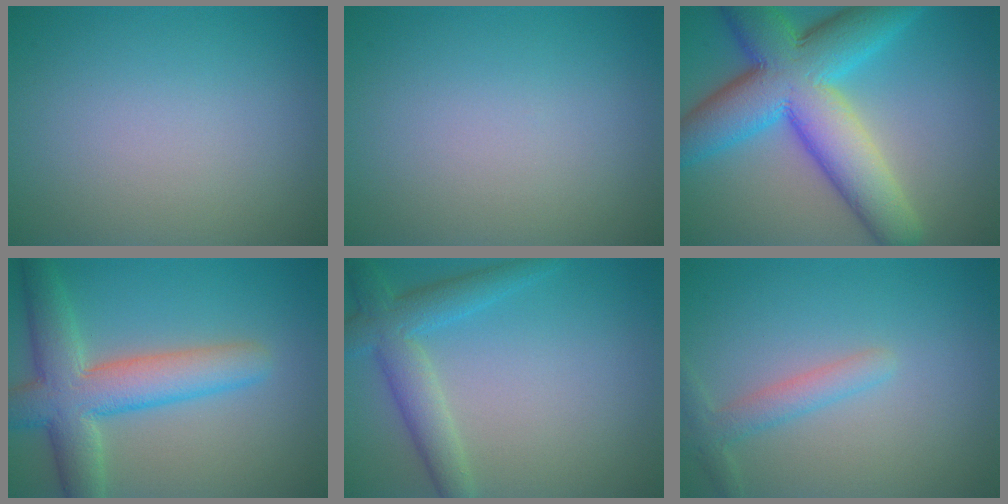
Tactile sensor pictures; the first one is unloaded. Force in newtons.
{"total": 0.0}
{"total": 12.3, "press": 12.3, "slide": 0.4}
{"total": 7.3, "press": 7.3, "slide": 0.2}
{"total": 4.3, "press": 4.3, "slide": 0.0}
{"total": 2.1, "press": 2.1, "slide": 0.1}